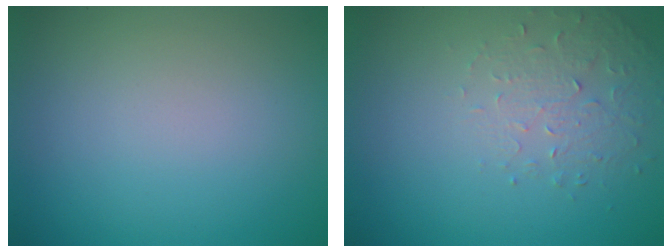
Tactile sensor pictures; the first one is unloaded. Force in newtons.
{"total": 1.6, "press": 1.1, "slide": 1.2}